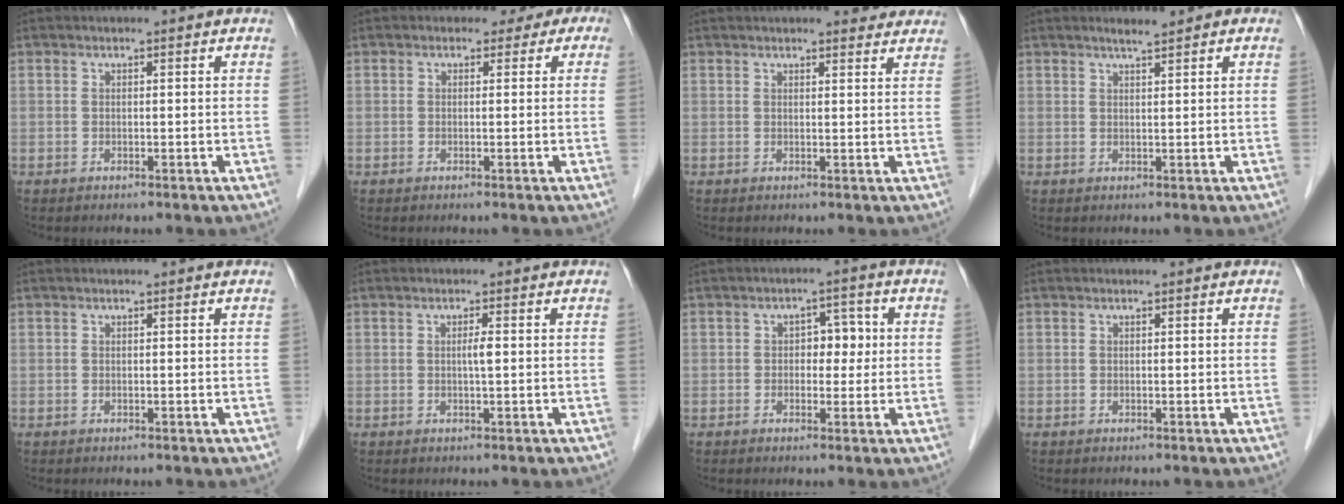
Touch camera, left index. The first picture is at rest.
{"total": 2.8, "force": [1.0, 2.5, 0.8], "torque": [-0.002, 0.014, -0.001]}
{"total": 6.3, "force": [5.8, 1.4, 2.2], "torque": [-0.019, 0.013, 0.059]}
{"total": 1.7, "force": [1.3, 0.3, 1.0], "torque": [-0.021, 0.006, 0.022]}
{"total": 0.0}
{"total": 1.3, "force": [0.0, 0.0, 1.3], "torque": [-0.025, 0.000, 0.000]}
{"total": 4.0, "force": [0.2, 2.5, 3.1], "torque": [-0.038, 0.017, 0.003]}
{"total": 0.0}